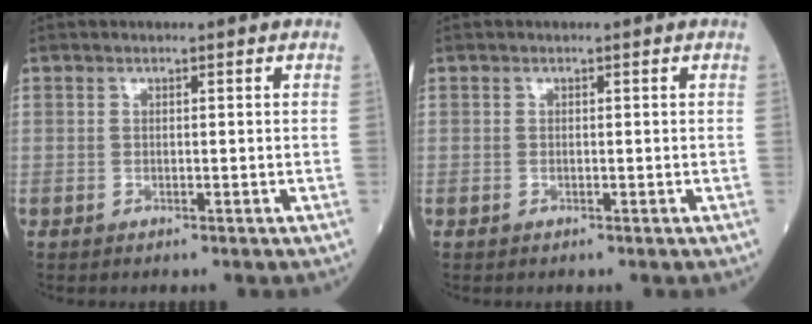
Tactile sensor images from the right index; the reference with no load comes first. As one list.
[{"total": 0.0}]